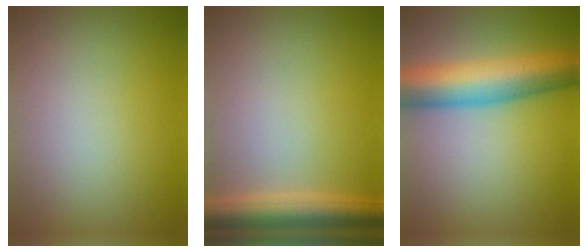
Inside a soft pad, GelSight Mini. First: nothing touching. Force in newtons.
{"total": 4.8, "press": 4.8, "slide": 0.3}
{"total": 9.3, "press": 9.3, "slide": 0.2}